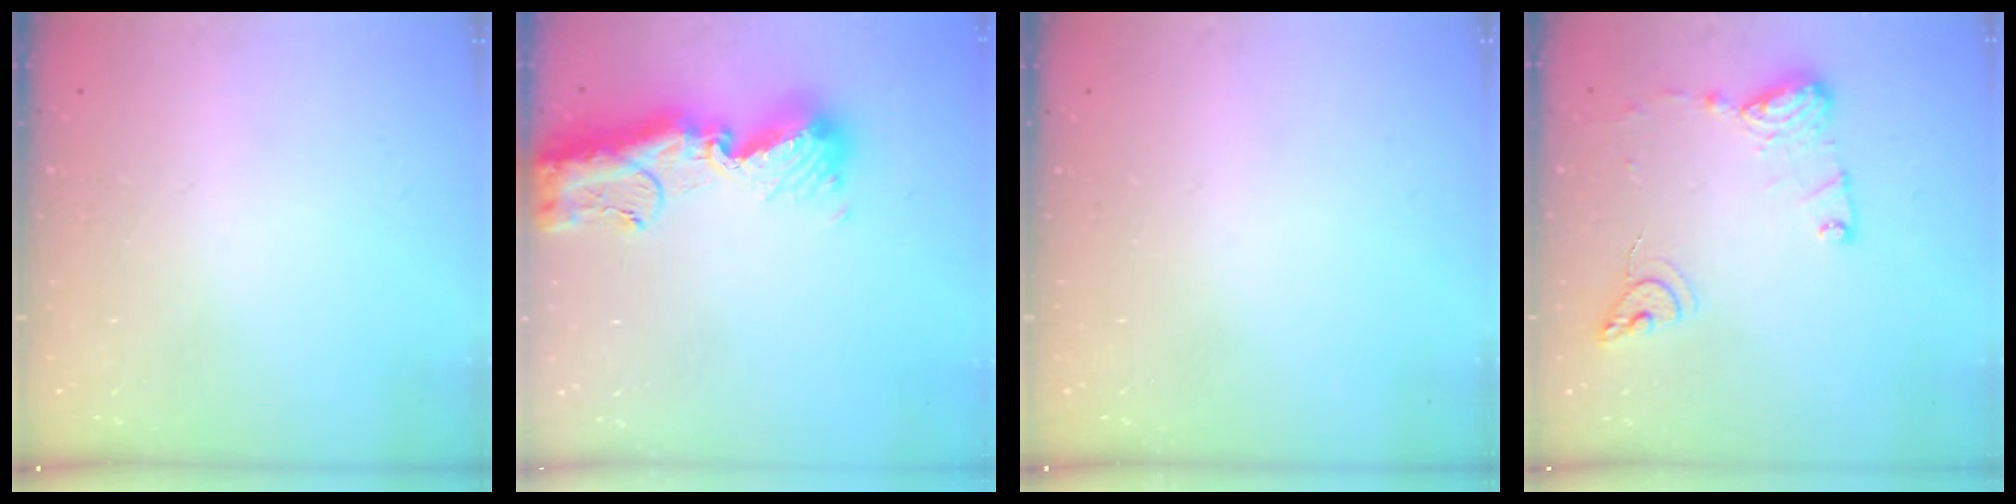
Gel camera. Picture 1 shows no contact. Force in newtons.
{"total": 15.0, "press": 14.9, "slide": 1.7}
{"total": 0.0}
{"total": 12.2, "press": 12.2, "slide": 1.0}